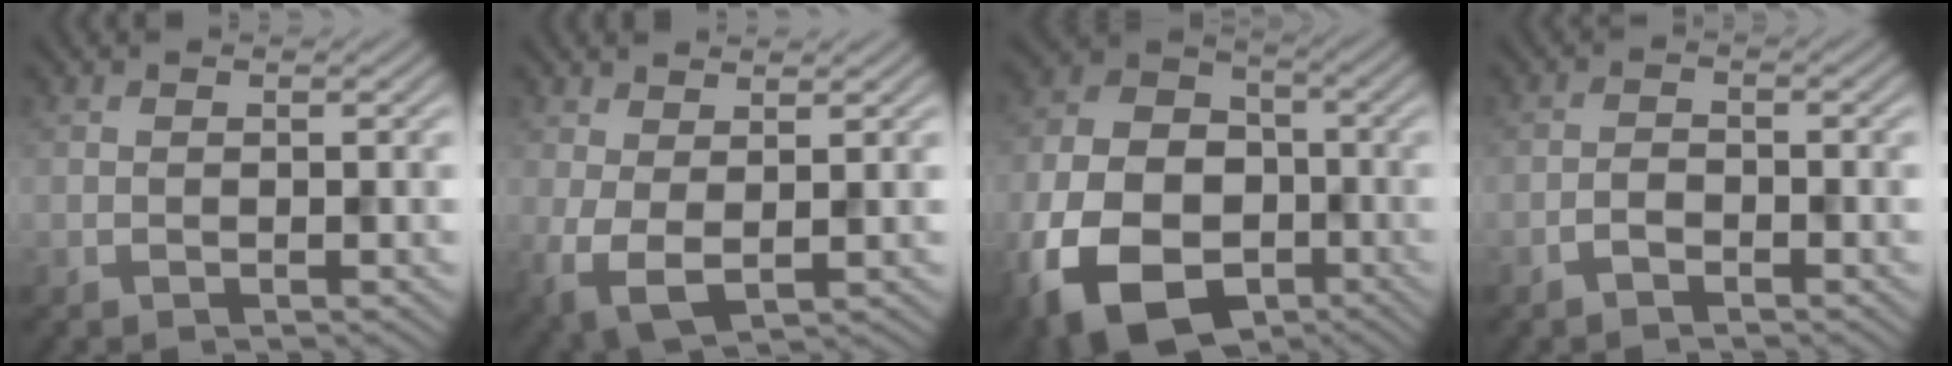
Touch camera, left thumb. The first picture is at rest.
{"total": 4.2, "force": [0.9, 2.1, 3.6], "torque": [-0.090, -0.006, 0.017]}
{"total": 16.0, "force": [-6.6, 11.4, 9.2], "torque": [-0.220, -0.040, -0.126]}
{"total": 1.6, "force": [-1.2, 0.6, 0.8], "torque": [-0.014, 0.003, -0.028]}